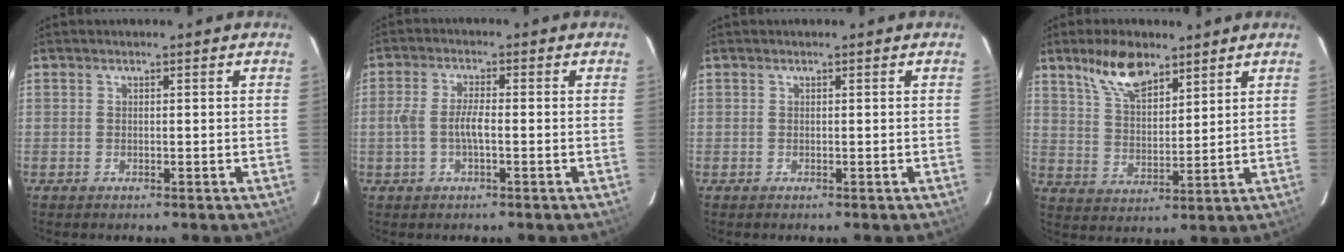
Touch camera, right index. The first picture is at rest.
{"total": 4.3, "force": [-1.0, 1.1, 4.0], "torque": [-0.085, 0.006, -0.020]}
{"total": 0.0}
{"total": 9.8, "force": [6.9, 4.0, 5.7], "torque": [-0.104, 0.012, 0.134]}